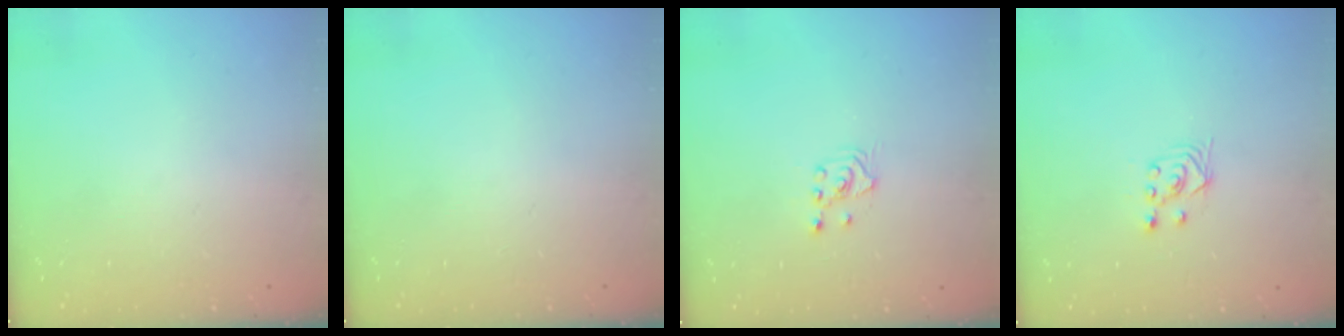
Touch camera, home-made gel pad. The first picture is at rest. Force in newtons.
{"total": 0.0}
{"total": 2.5, "press": 2.4, "slide": 0.9}
{"total": 2.8, "press": 2.4, "slide": 1.4}